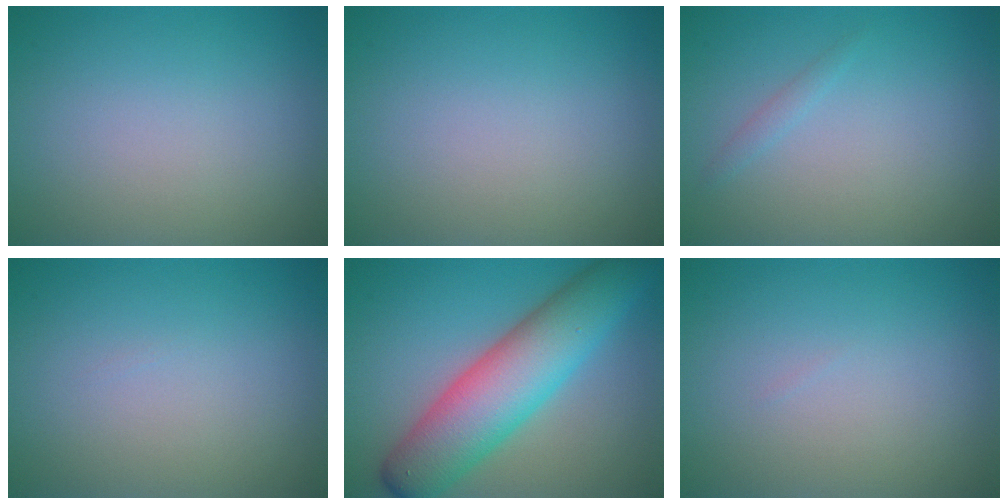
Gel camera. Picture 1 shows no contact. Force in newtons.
{"total": 0.0}
{"total": 0.7, "press": 0.7, "slide": 0.0}
{"total": 0.0}
{"total": 9.3, "press": 9.3, "slide": 0.2}
{"total": 0.0}